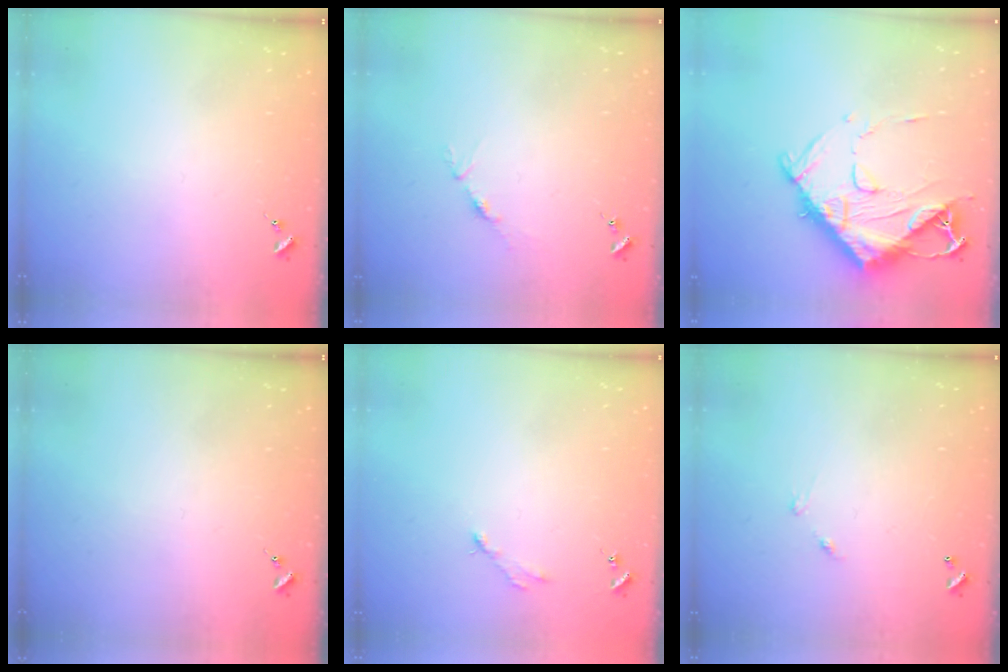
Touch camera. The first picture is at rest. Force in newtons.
{"total": 4.0, "press": 3.9, "slide": 0.5}
{"total": 15.6, "press": 15.6, "slide": 1.1}
{"total": 0.0}
{"total": 2.8, "press": 2.8, "slide": 0.4}
{"total": 4.9, "press": 4.9, "slide": 0.3}